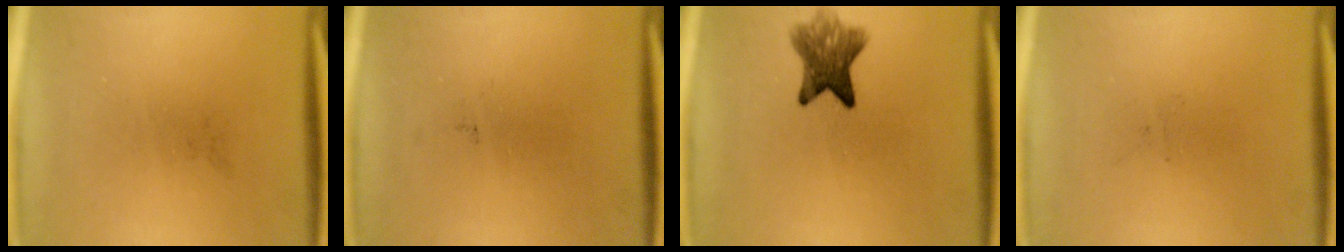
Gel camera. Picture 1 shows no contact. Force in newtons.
{"total": 0.0}
{"total": 6.5}
{"total": 0.0}